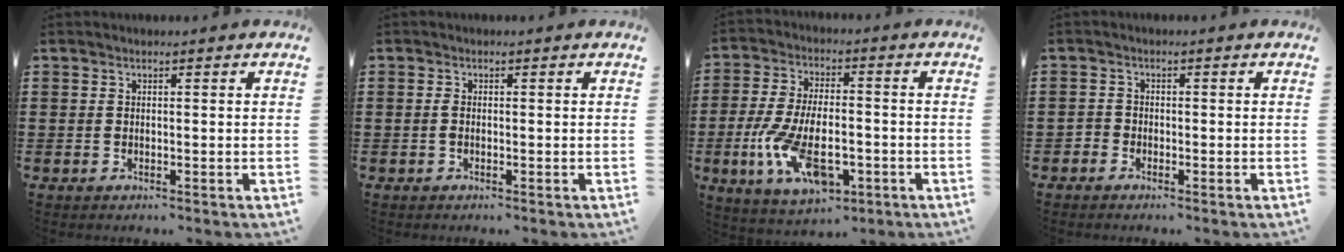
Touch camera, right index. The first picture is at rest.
{"total": 0.9, "force": [-0.2, 0.4, 0.8], "torque": [-0.017, 0.000, -0.004]}
{"total": 11.2, "force": [-3.7, 5.2, 9.2], "torque": [-0.203, -0.002, -0.067]}
{"total": 1.3, "force": [-1.0, 0.8, 0.1], "torque": [-0.005, 0.005, -0.022]}